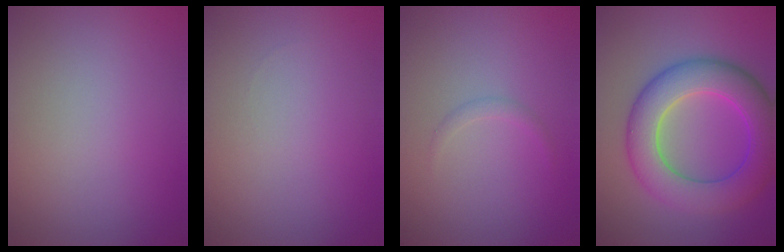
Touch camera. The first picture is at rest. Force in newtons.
{"total": 0.0}
{"total": 0.8, "press": 0.8, "slide": 0.1}
{"total": 8.3, "press": 8.3, "slide": 0.1}